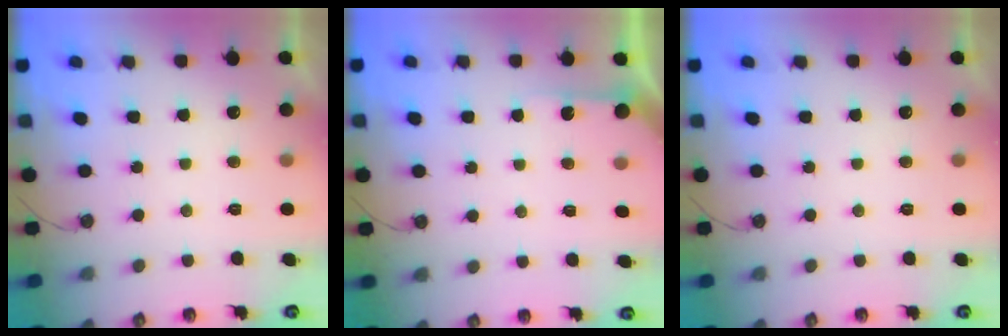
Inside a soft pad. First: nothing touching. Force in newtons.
{"total": 3.3, "press": 3.3, "slide": 0.3}
{"total": 0.0}